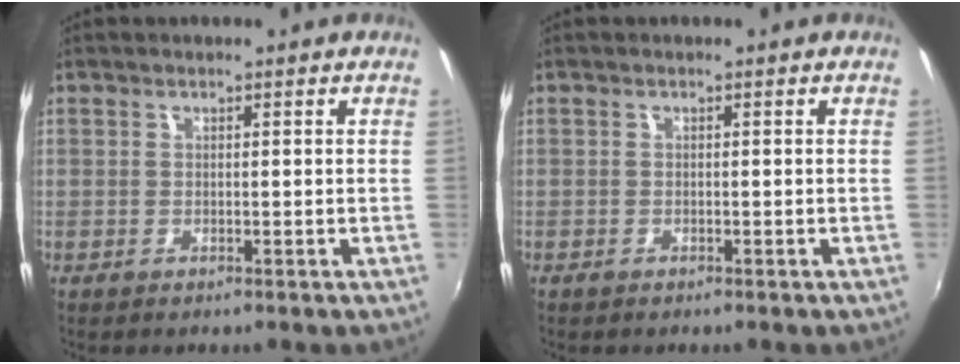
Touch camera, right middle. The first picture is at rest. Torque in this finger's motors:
{"motor_torque": [-0.38, 0.08, -0.04, 0.00]}